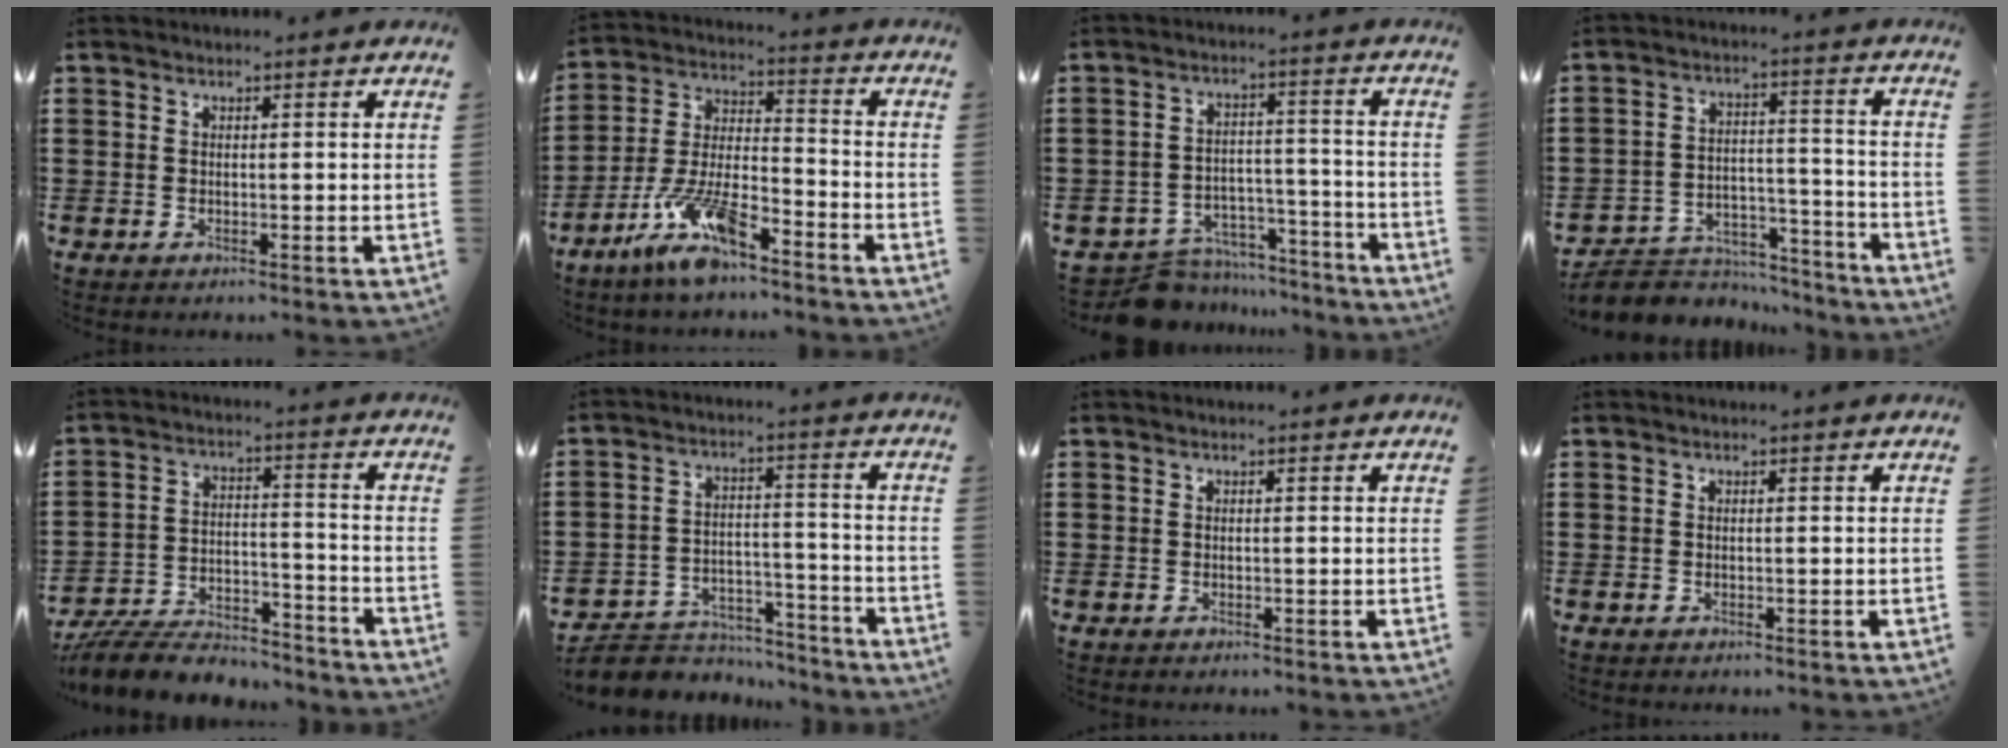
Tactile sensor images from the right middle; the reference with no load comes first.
{"total": 10.2, "force": [-7.7, 2.3, 6.2], "torque": [-0.146, 0.002, -0.153]}
{"total": 7.8, "force": [-7.5, 1.9, 0.9], "torque": [-0.019, 0.024, -0.147]}
{"total": 6.7, "force": [-6.3, 2.1, 0.9], "torque": [-0.016, 0.020, -0.123]}
{"total": 7.7, "force": [-7.3, 1.4, 1.8], "torque": [-0.040, 0.014, -0.142]}
{"total": 5.9, "force": [-5.6, 1.8, 0.5], "torque": [-0.013, 0.016, -0.113]}
{"total": 0.0}
{"total": 0.0}